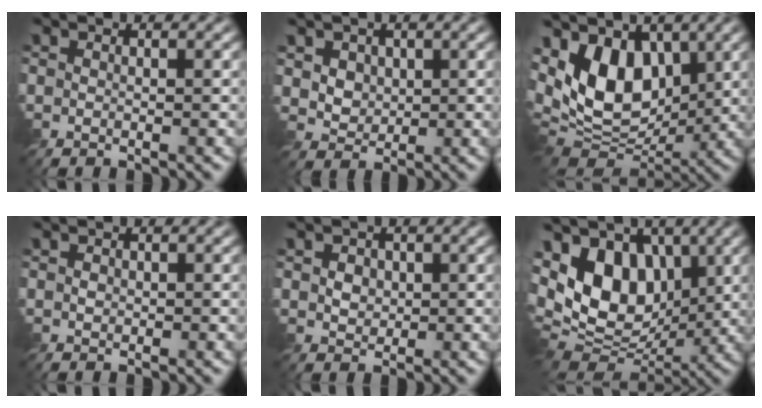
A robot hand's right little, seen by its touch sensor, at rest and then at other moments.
{"total": 3.4, "force": [1.3, 2.7, 1.6], "torque": [-0.052, -0.001, 0.034]}
{"total": 9.5, "force": [2.3, 6.1, 6.9], "torque": [-0.136, -0.005, 0.028]}
{"total": 0.6, "force": [0.1, 0.6, 0.3], "torque": [-0.007, -0.001, 0.001]}
{"total": 1.9, "force": [0.4, 1.6, 1.0], "torque": [-0.031, 0.002, 0.005]}
{"total": 11.3, "force": [2.5, 7.4, 8.2], "torque": [-0.162, 0.008, 0.028]}